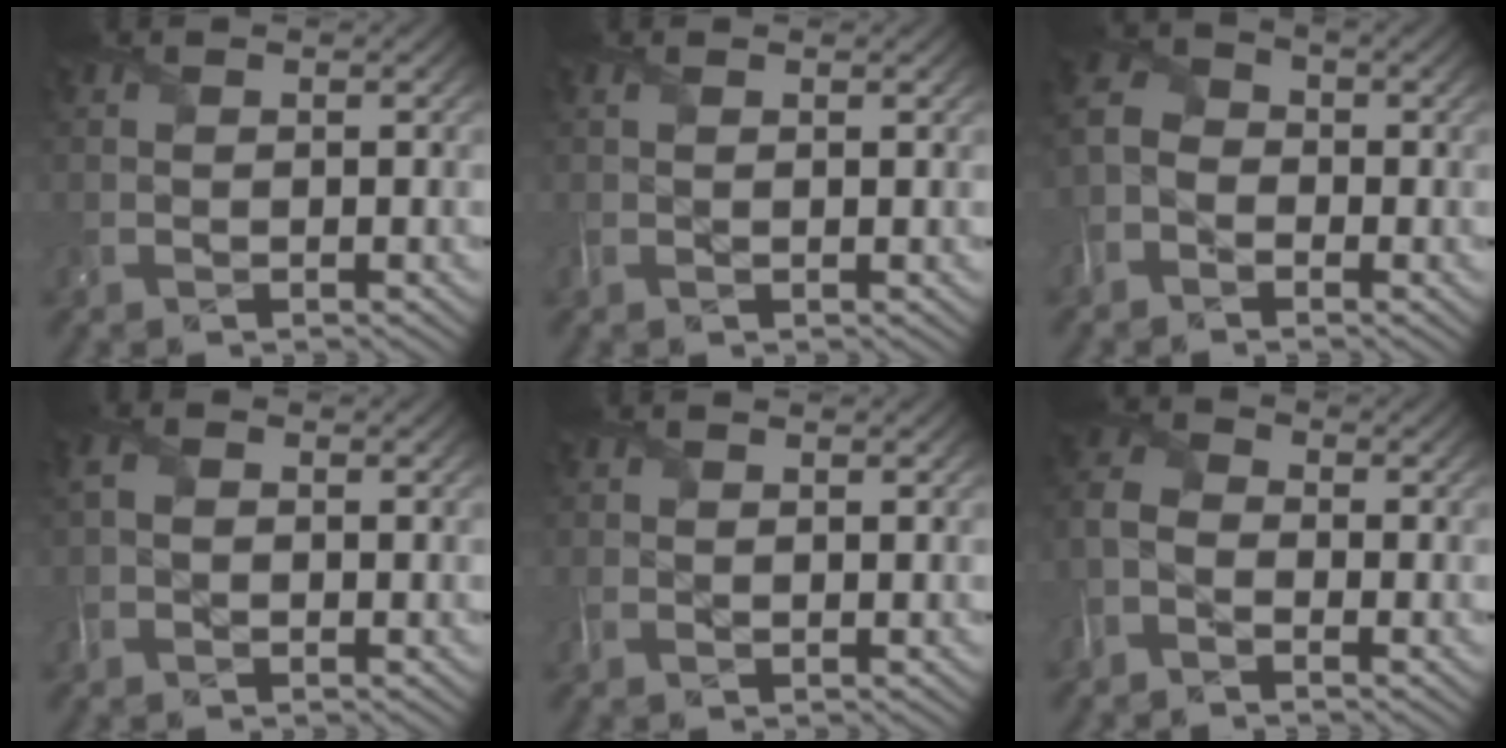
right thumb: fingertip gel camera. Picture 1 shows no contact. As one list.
[{"total": 1.2, "force": [0.5, 0.4, 1.0], "torque": [-0.030, 0.002, 0.010]}, {"total": 4.0, "force": [-2.2, 2.9, 1.8], "torque": [-0.053, -0.001, -0.058]}, {"total": 3.0, "force": [0.5, 2.1, 2.1], "torque": [-0.057, 0.002, 0.004]}, {"total": 1.5, "force": [1.1, 0.7, 0.7], "torque": [-0.023, 0.004, 0.021]}, {"total": 3.8, "force": [-2.1, 2.5, 2.0], "torque": [-0.060, -0.001, -0.061]}]